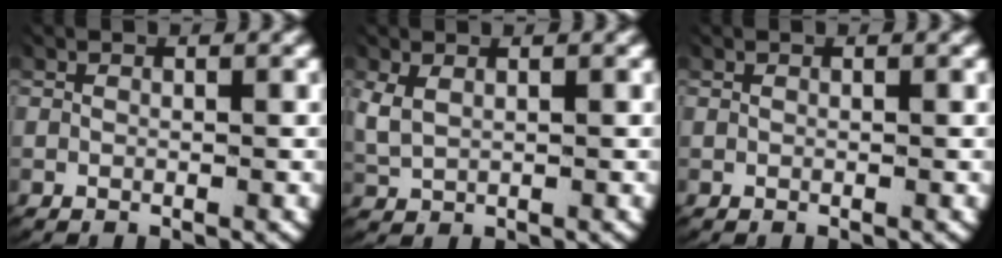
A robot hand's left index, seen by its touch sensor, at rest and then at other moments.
{"total": 3.0, "force": [0.6, 2.4, 1.6], "torque": [-0.052, -0.005, 0.019]}
{"total": 0.0}